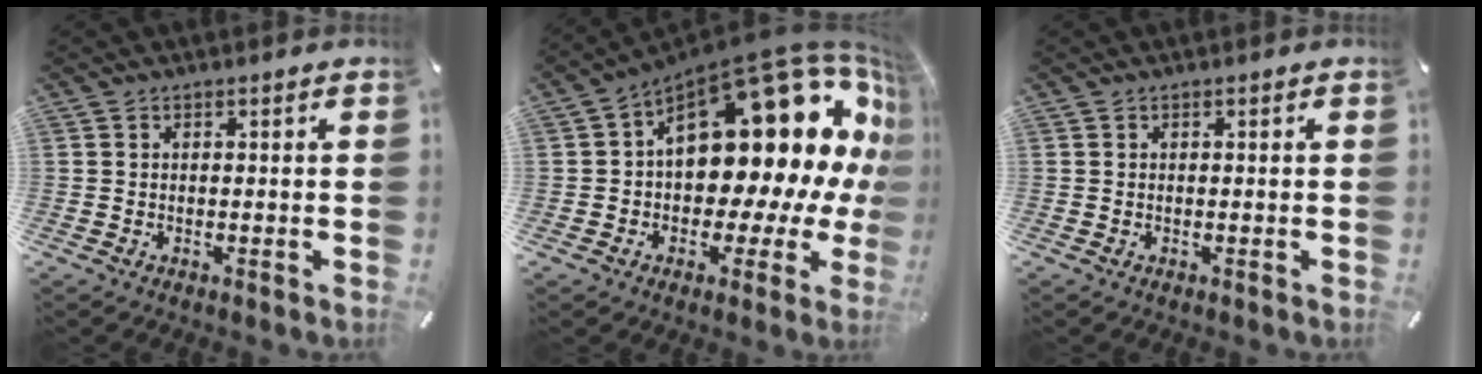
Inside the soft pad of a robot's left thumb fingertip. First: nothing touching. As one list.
[{"total": 26.2, "force": [8.9, 13.8, 20.3], "torque": [-0.292, -0.091, 0.162]}, {"total": 0.0}]